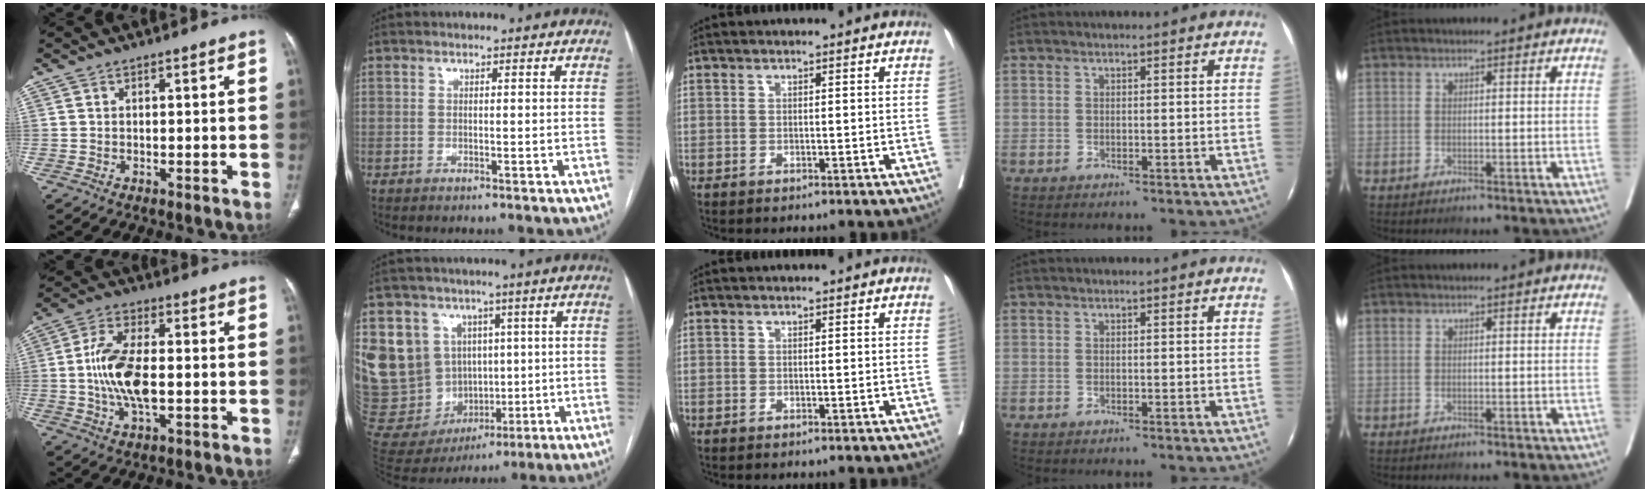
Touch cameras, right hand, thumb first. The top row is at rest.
{"thumb": {"total": 11.6, "force": [-0.9, 5.5, 10.2], "torque": [-0.205, 0.008, -0.017]}, "index": {"total": 20.1, "force": [4.0, 17.8, 8.5], "torque": [-0.217, 0.055, 0.111]}}